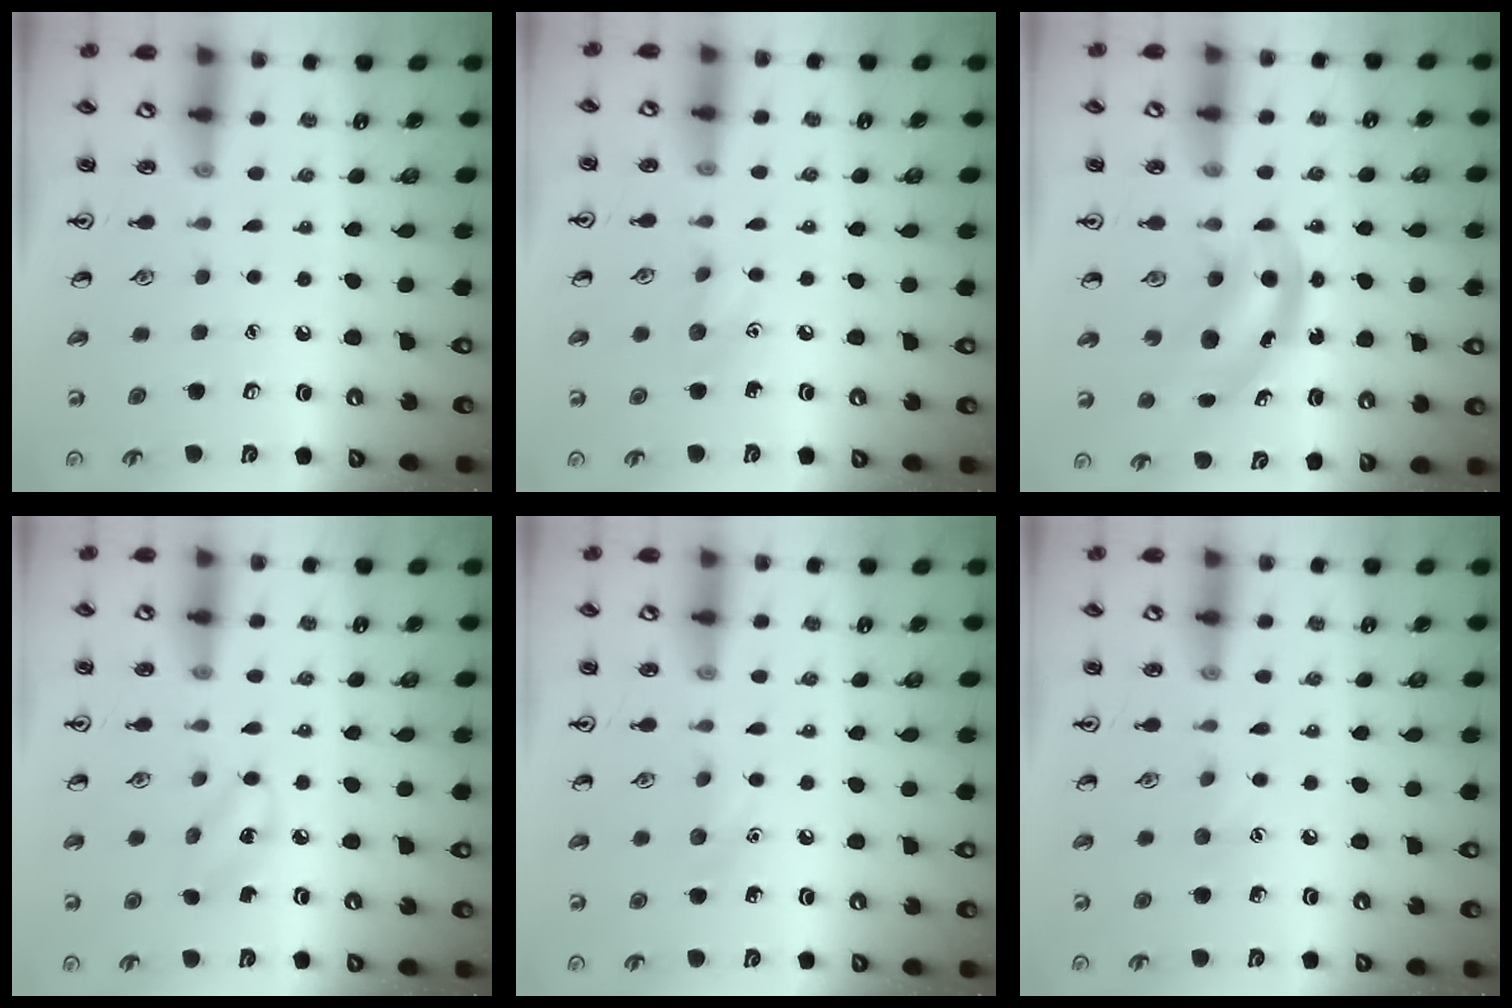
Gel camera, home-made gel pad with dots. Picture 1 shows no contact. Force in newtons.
{"total": 6.1, "press": 5.8, "slide": 1.6}
{"total": 5.9, "press": 5.9, "slide": 0.8}
{"total": 3.7, "press": 3.6, "slide": 1.0}
{"total": 5.8, "press": 5.5, "slide": 2.0}
{"total": 4.0, "press": 3.8, "slide": 1.3}